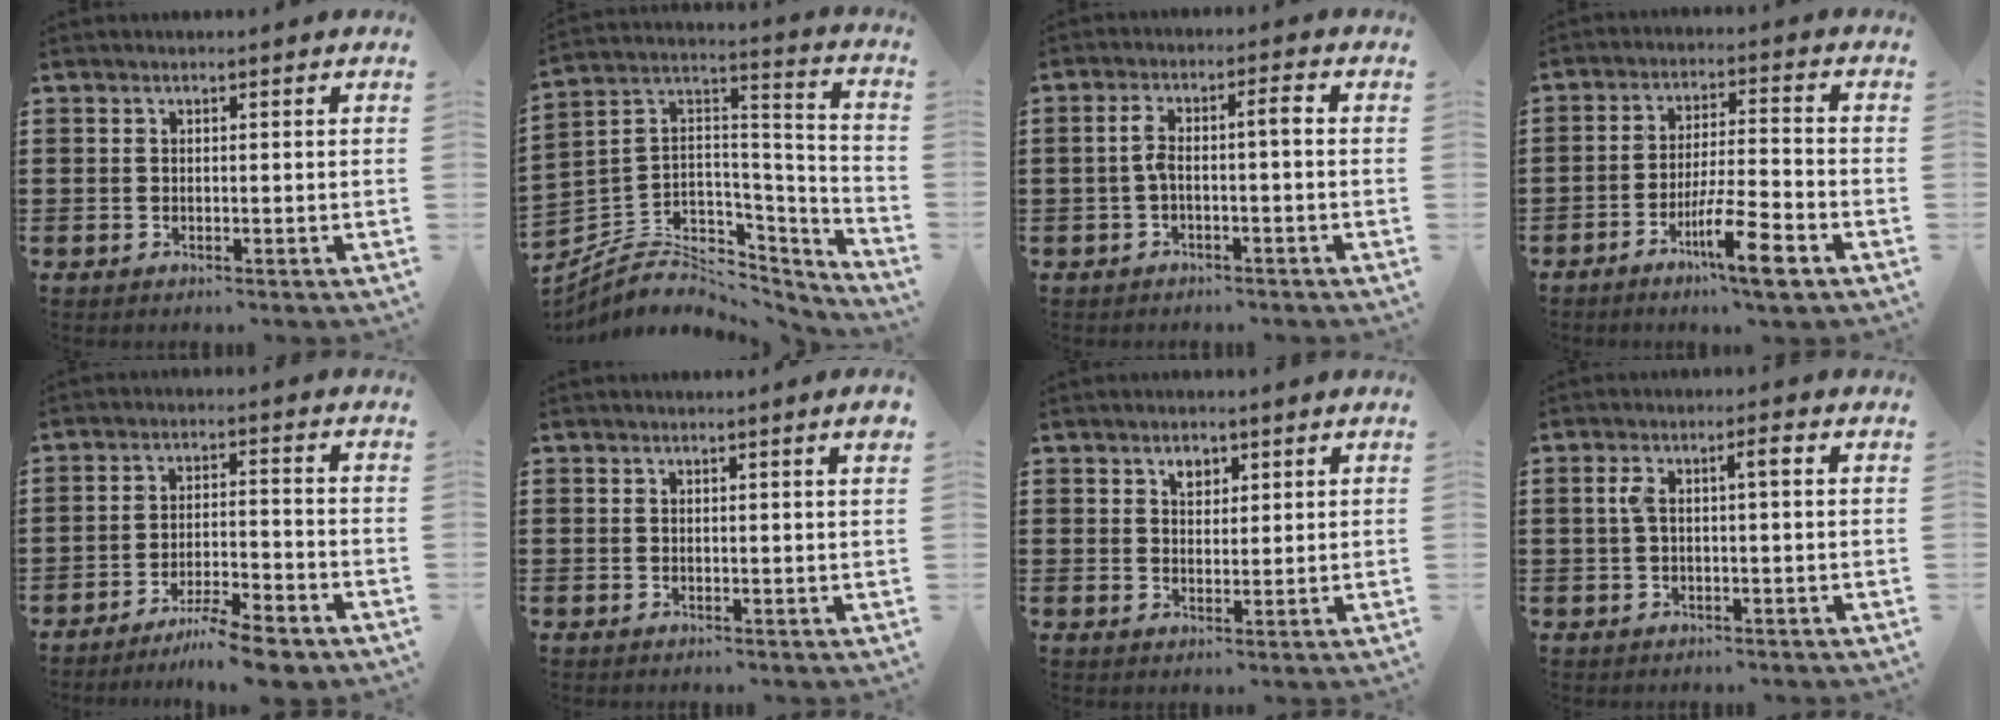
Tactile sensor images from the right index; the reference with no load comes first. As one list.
[{"total": 5.3, "force": [-2.7, 4.3, 1.6], "torque": [-0.051, -0.018, -0.049]}, {"total": 3.8, "force": [-0.7, 0.6, 3.7], "torque": [-0.075, 0.003, -0.020]}, {"total": 8.5, "force": [-4.7, 1.4, 7.0], "torque": [-0.131, 0.001, -0.084]}, {"total": 6.2, "force": [-5.6, 0.0, 2.8], "torque": [-0.055, -0.008, -0.105]}, {"total": 1.0, "force": [0.5, -0.2, 0.9], "torque": [-0.016, -0.001, 0.008]}, {"total": 2.4, "force": [1.4, 1.5, 1.2], "torque": [-0.020, 0.001, 0.025]}, {"total": 3.3, "force": [0.3, 0.6, 3.2], "torque": [-0.061, 0.006, 0.001]}]